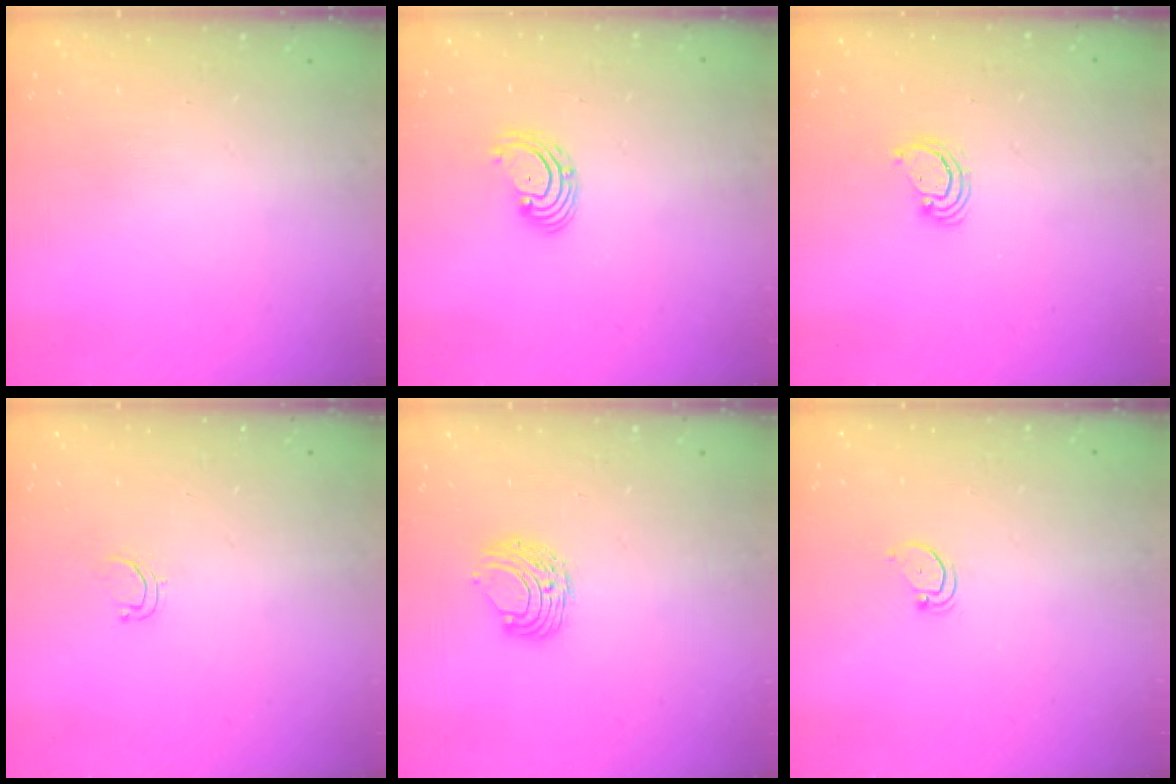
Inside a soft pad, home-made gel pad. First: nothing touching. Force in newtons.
{"total": 2.7, "press": 2.7, "slide": 0.3}
{"total": 3.1, "press": 3.1, "slide": 0.3}
{"total": 3.3, "press": 3.2, "slide": 0.3}
{"total": 7.7, "press": 7.7, "slide": 0.3}
{"total": 2.7, "press": 2.7, "slide": 0.2}